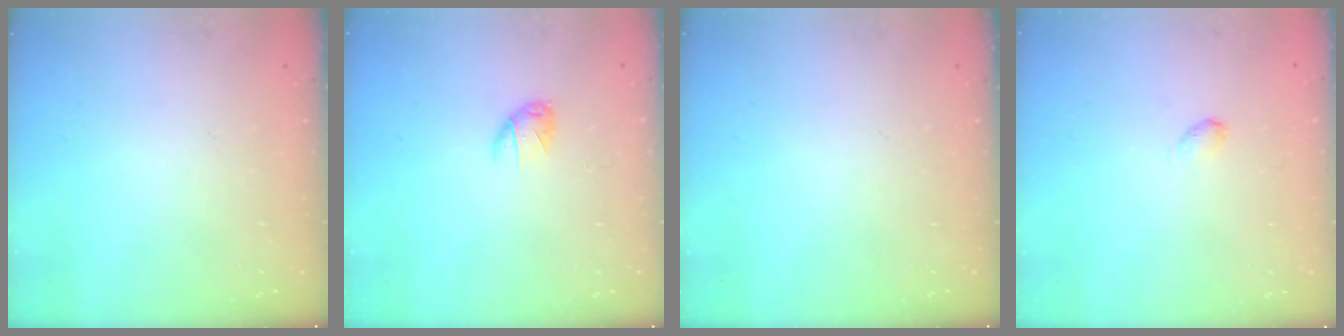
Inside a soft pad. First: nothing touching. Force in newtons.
{"total": 5.1, "press": 5.1, "slide": 0.5}
{"total": 0.0}
{"total": 2.7, "press": 2.7, "slide": 0.5}